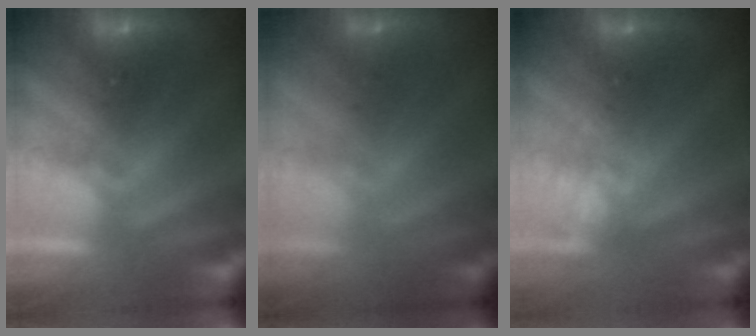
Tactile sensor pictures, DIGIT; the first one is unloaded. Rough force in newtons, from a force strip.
{"total": 1.7}
{"total": 2.2}